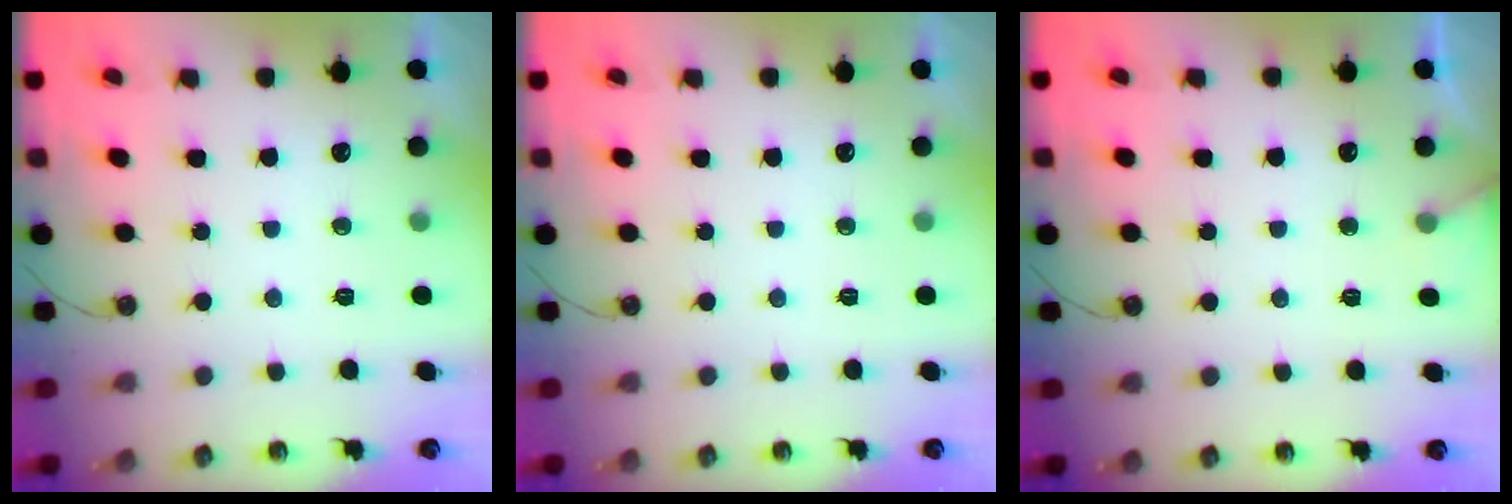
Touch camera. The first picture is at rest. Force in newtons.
{"total": 0.0}
{"total": 5.8, "press": 5.8, "slide": 0.4}